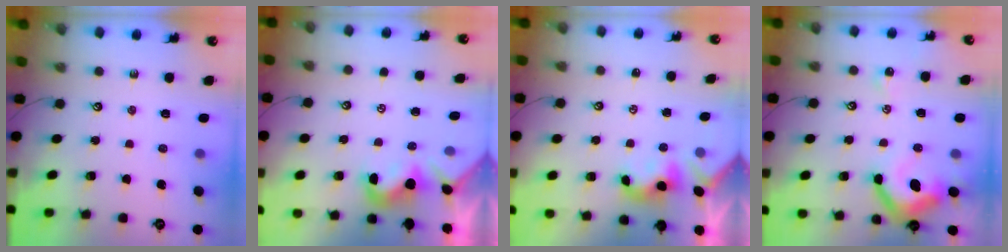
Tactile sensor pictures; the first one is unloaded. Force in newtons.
{"total": 1.0, "press": 0.9, "slide": 0.4}
{"total": 2.4, "press": 2.4, "slide": 0.2}
{"total": 11.4, "press": 11.3, "slide": 1.5}